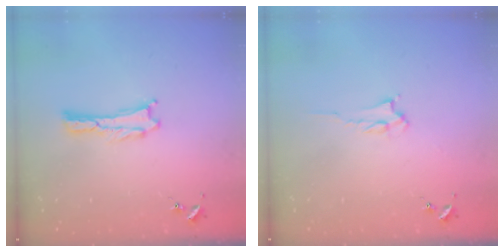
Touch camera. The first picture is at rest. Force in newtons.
{"total": 2.0, "press": 1.9, "slide": 0.3}